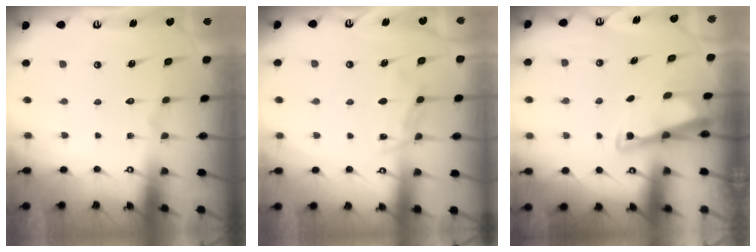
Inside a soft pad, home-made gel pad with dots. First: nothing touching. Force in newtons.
{"total": 5.6, "press": 5.6, "slide": 0.4}
{"total": 2.9, "press": 2.9, "slide": 0.3}